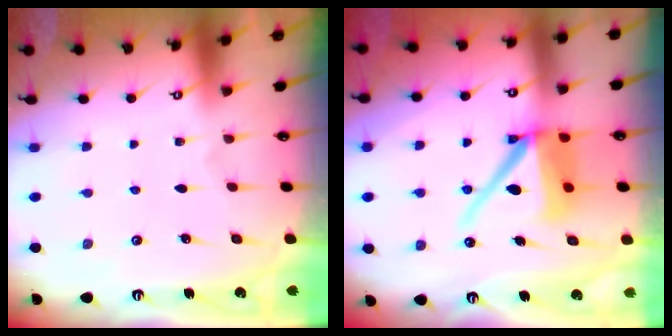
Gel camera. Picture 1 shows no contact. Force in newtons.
{"total": 12.9, "press": 12.8, "slide": 1.7}